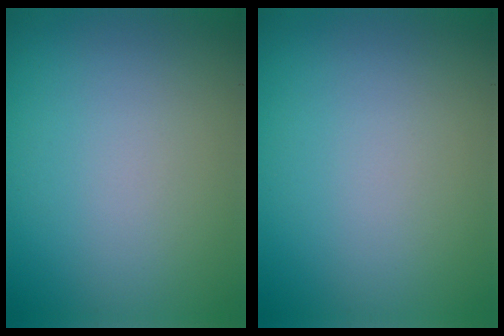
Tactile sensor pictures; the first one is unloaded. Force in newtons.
{"total": 0.0}